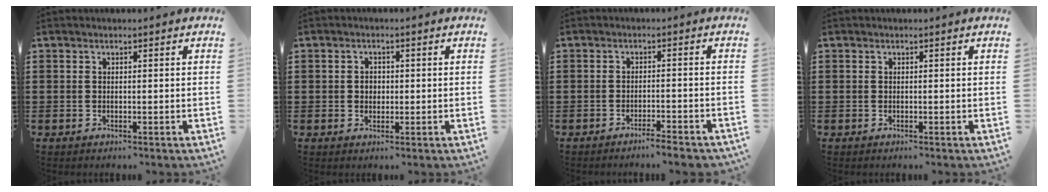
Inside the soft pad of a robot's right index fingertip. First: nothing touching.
{"total": 1.7, "force": [0.1, 1.4, 0.9], "torque": [-0.021, 0.008, -0.001]}
{"total": 2.6, "force": [-2.4, -0.2, 1.2], "torque": [-0.019, 0.000, -0.046]}
{"total": 0.0}